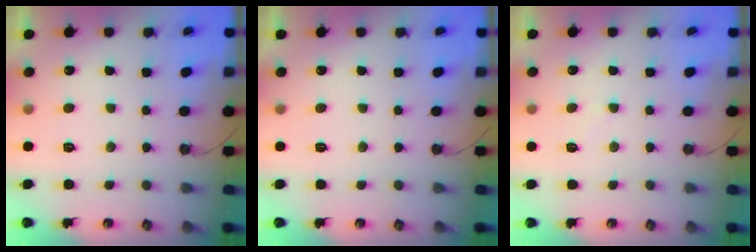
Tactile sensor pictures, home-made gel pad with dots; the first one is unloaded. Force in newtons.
{"total": 0.0}
{"total": 4.2, "press": 4.2, "slide": 0.5}